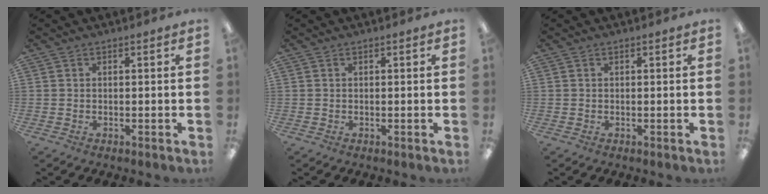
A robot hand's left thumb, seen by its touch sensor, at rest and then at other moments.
{"total": 0.0}
{"total": 0.0}